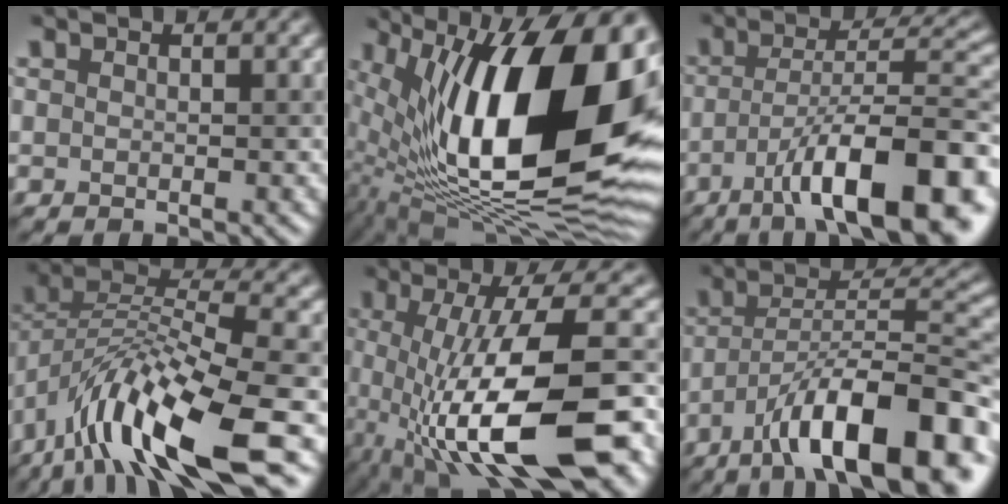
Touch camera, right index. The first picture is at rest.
{"total": 20.1, "force": [2.9, 9.6, 17.4], "torque": [-0.289, 0.004, 0.042]}
{"total": 13.2, "force": [-6.1, 3.8, 11.0], "torque": [-0.164, 0.003, -0.095]}
{"total": 11.6, "force": [-6.1, 3.3, 9.3], "torque": [-0.164, 0.004, -0.117]}
{"total": 13.3, "force": [-3.1, 3.9, 12.3], "torque": [-0.208, -0.012, -0.053]}
{"total": 13.0, "force": [-7.4, 3.8, 10.0], "torque": [-0.142, 0.017, -0.127]}